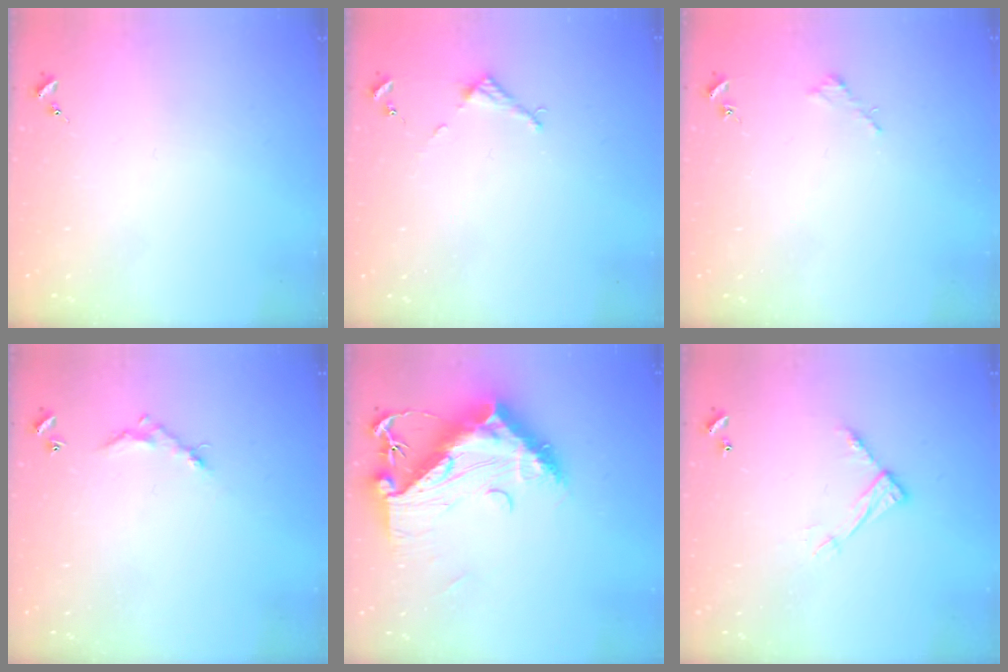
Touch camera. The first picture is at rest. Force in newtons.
{"total": 2.7, "press": 2.7, "slide": 0.2}
{"total": 1.9, "press": 1.9, "slide": 0.2}
{"total": 5.8, "press": 5.8, "slide": 0.3}
{"total": 16.8, "press": 16.7, "slide": 1.4}
{"total": 9.6, "press": 9.6, "slide": 0.3}